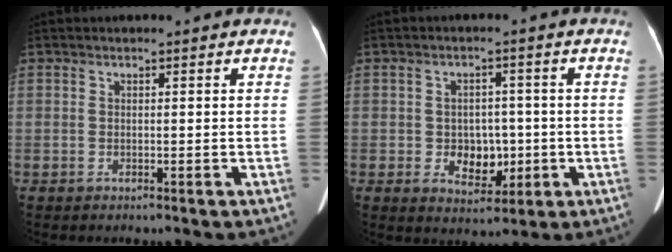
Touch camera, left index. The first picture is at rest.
{"total": 5.6, "force": [-0.9, 4.2, 3.7], "torque": [-0.056, 0.008, -0.002]}